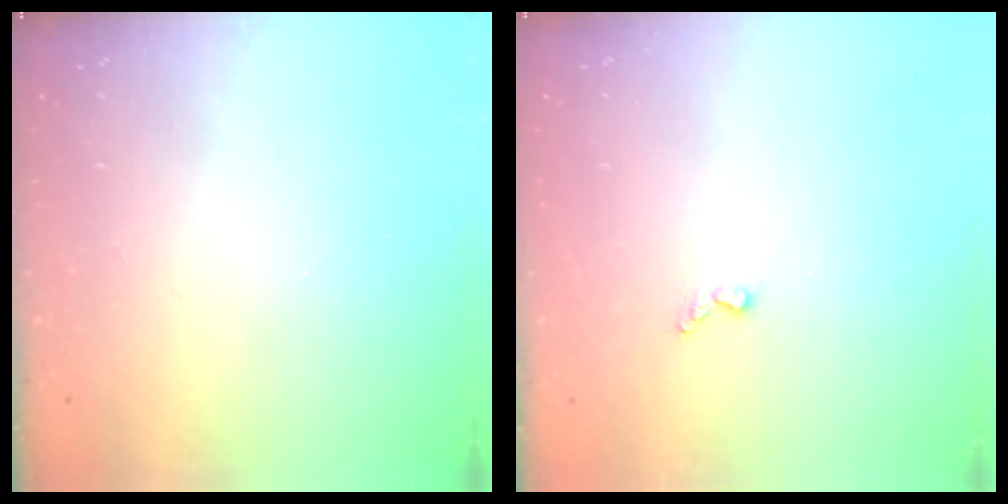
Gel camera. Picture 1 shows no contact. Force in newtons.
{"total": 3.3, "press": 3.2, "slide": 0.5}